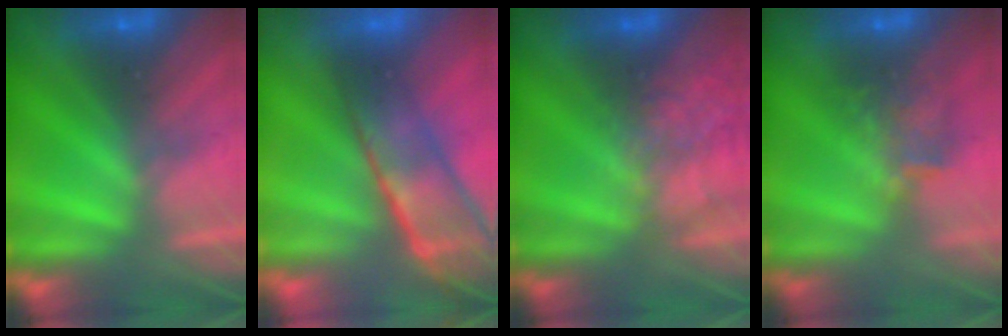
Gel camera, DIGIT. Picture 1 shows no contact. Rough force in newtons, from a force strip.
{"total": 7.1}
{"total": 2.2}
{"total": 3.9}